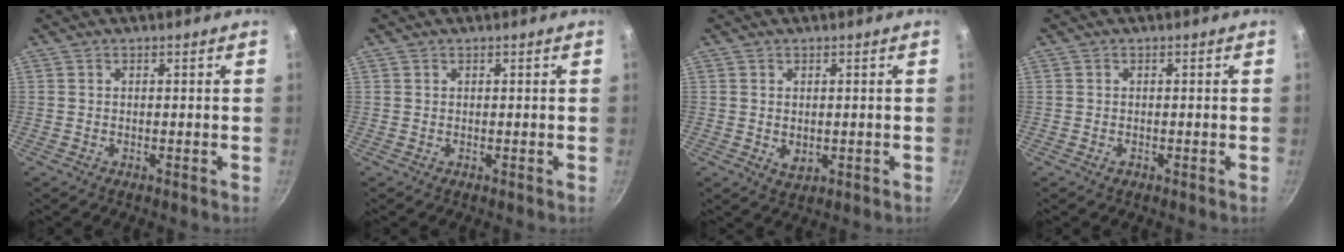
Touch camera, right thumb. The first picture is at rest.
{"total": 0.0}
{"total": 2.7, "force": [0.0, 1.9, 1.8], "torque": [-0.029, -0.009, 0.004]}
{"total": 0.8, "force": [-0.4, 0.6, 0.3], "torque": [-0.004, 0.000, -0.007]}